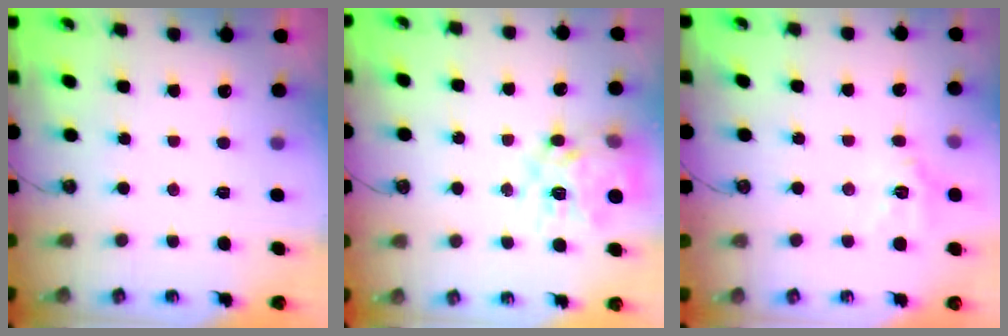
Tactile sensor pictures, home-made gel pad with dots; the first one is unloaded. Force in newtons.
{"total": 15.5, "press": 15.4, "slide": 1.3}
{"total": 12.3, "press": 12.1, "slide": 1.8}